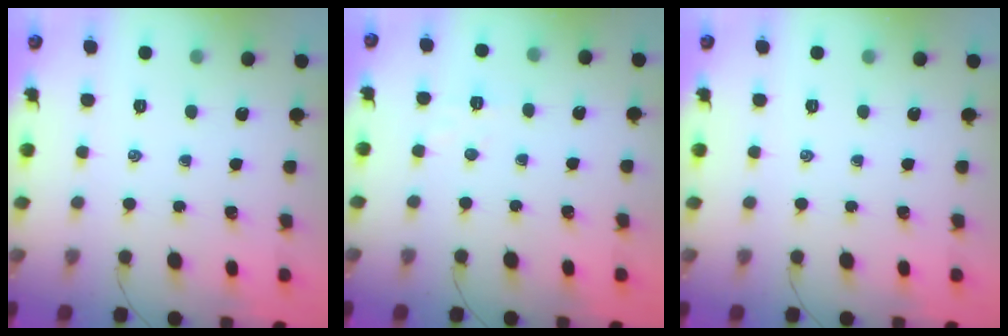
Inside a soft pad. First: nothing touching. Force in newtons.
{"total": 3.8, "press": 3.8, "slide": 0.7}
{"total": 0.0}